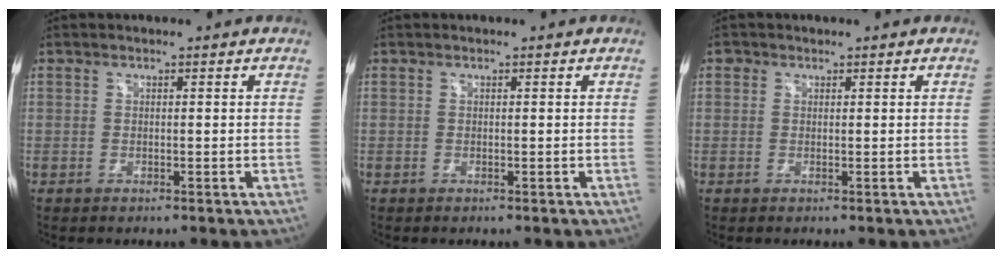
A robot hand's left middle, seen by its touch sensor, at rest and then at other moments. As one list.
[{"total": 0.0}, {"total": 0.9, "force": [0.4, 0.8, 0.1], "torque": [0.007, 0.003, 0.003]}]